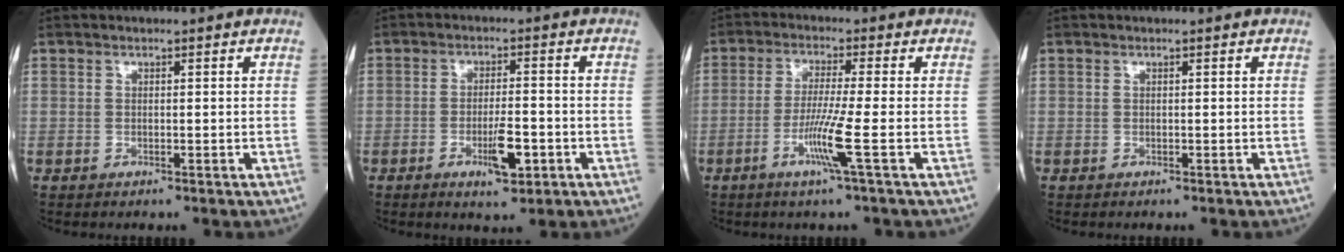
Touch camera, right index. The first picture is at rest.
{"total": 5.3, "force": [-2.1, 1.1, 4.8], "torque": [-0.086, -0.003, -0.029]}
{"total": 6.1, "force": [-2.2, -1.5, 5.4], "torque": [-0.109, -0.016, -0.047]}
{"total": 0.0}